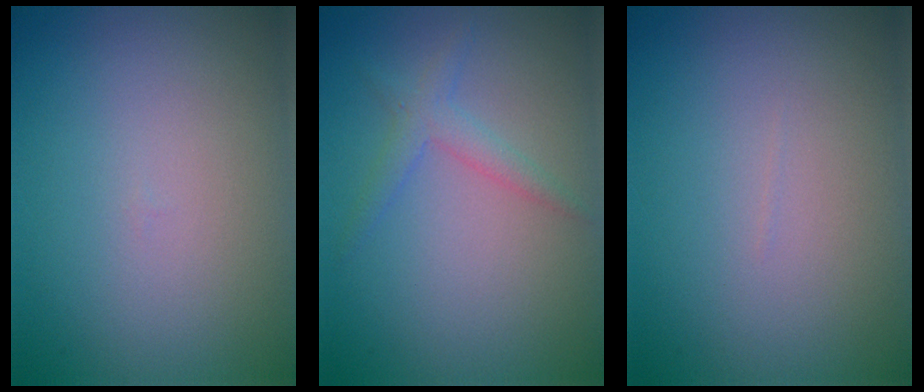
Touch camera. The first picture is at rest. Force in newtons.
{"total": 1.9, "press": 1.9, "slide": 0.2}
{"total": 0.0}